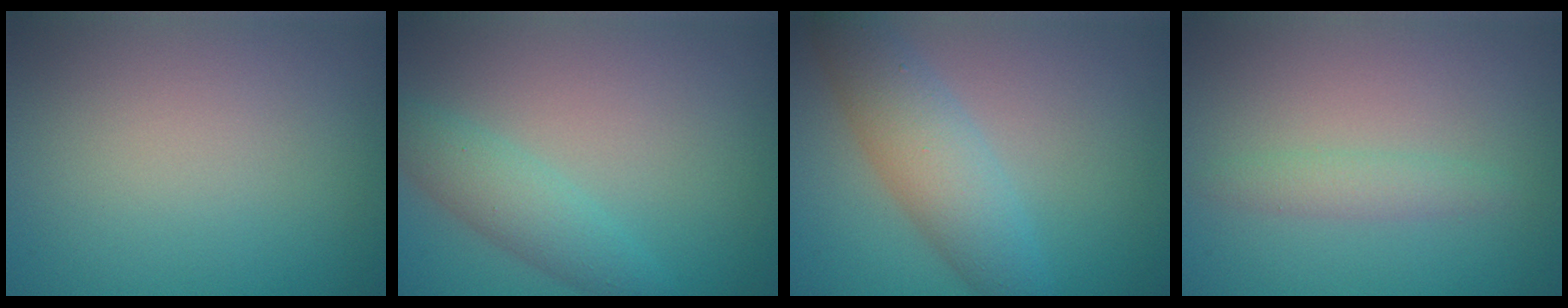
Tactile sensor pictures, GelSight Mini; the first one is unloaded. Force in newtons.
{"total": 3.1, "press": 3.1, "slide": 0.2}
{"total": 4.8, "press": 4.8, "slide": 0.0}
{"total": 1.6, "press": 1.6, "slide": 0.1}